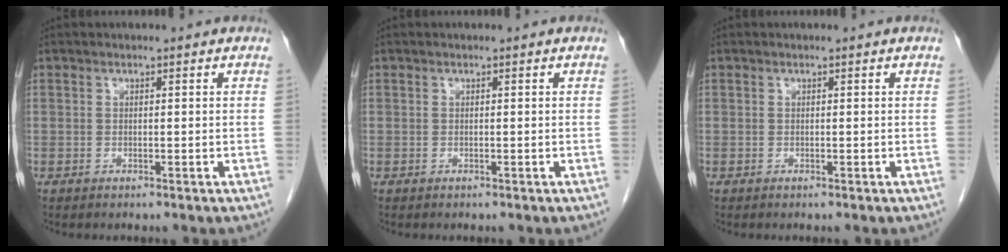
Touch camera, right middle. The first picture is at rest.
{"total": 0.0}
{"total": 0.0}